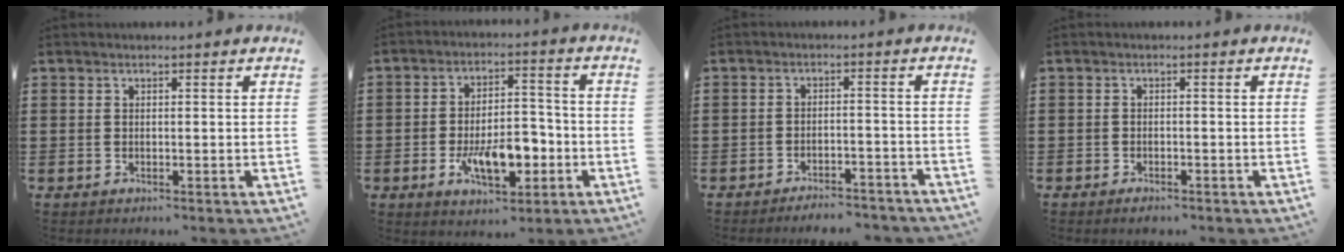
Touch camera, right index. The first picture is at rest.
{"total": 9.4, "force": [-3.1, 4.8, 7.5], "torque": [-0.130, -0.001, -0.054]}
{"total": 3.3, "force": [-3.3, 0.1, 0.3], "torque": [-0.009, 0.001, -0.067]}
{"total": 1.0, "force": [-1.0, 0.2, 0.2], "torque": [-0.006, 0.000, -0.020]}